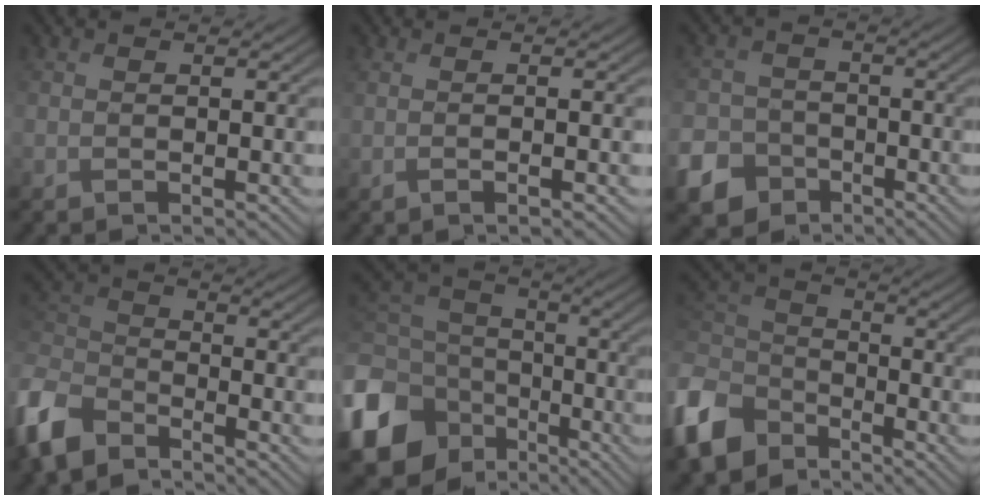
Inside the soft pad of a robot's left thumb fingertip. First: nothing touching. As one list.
[{"total": 2.8, "force": [-0.1, 0.7, 2.7], "torque": [-0.037, 0.003, -0.009]}, {"total": 6.6, "force": [-3.9, 4.9, 1.9], "torque": [-0.060, -0.016, -0.080]}, {"total": 8.5, "force": [-6.5, 3.9, 3.9], "torque": [-0.110, -0.012, -0.152]}, {"total": 15.5, "force": [-6.8, 12.0, 7.1], "torque": [-0.246, -0.037, -0.121]}, {"total": 10.6, "force": [-6.8, 6.7, 4.5], "torque": [-0.135, -0.013, -0.151]}]